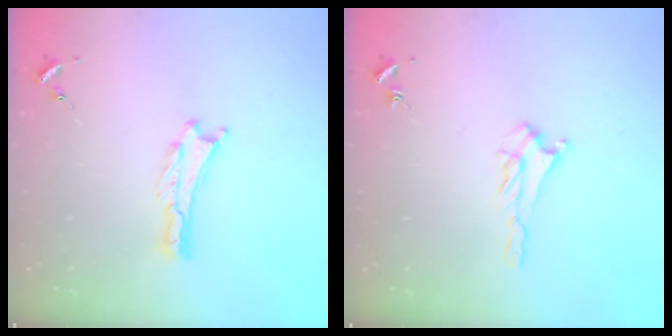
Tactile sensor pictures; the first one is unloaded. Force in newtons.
{"total": 2.0, "press": 2.0, "slide": 0.5}